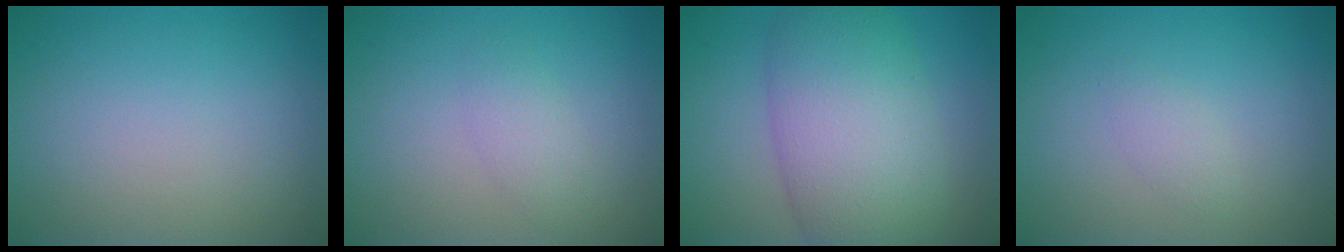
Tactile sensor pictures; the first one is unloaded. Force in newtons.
{"total": 1.7, "press": 1.7, "slide": 0.0}
{"total": 9.7, "press": 9.7, "slide": 0.3}
{"total": 1.2, "press": 1.2, "slide": 0.1}